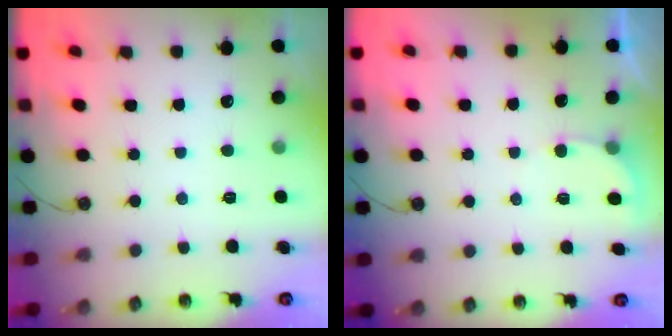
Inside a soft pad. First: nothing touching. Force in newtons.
{"total": 2.7, "press": 2.7, "slide": 0.2}